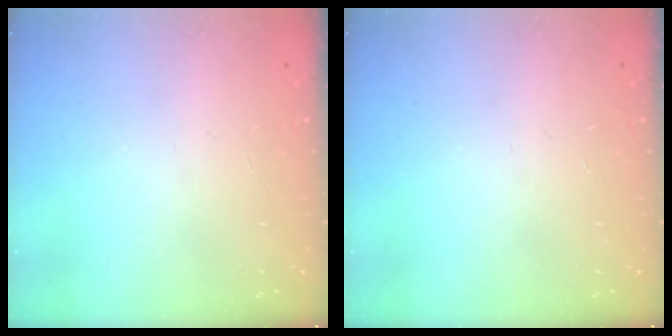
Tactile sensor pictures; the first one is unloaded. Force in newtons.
{"total": 0.0}